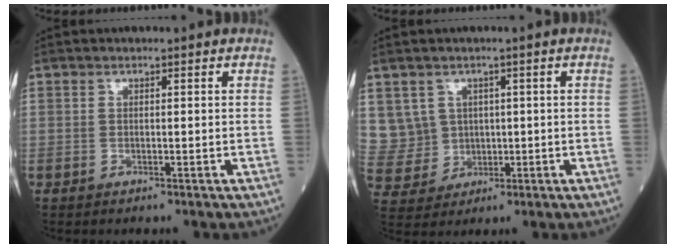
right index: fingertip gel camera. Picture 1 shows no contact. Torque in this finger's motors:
{"motor_torque": [0.13, 0.03, -0.02, 0.03]}